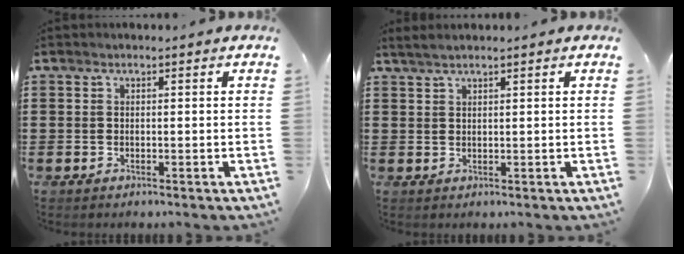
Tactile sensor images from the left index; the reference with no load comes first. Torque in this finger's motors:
{"motor_torque": [1.84, 0.30, 0.20, 0.03]}